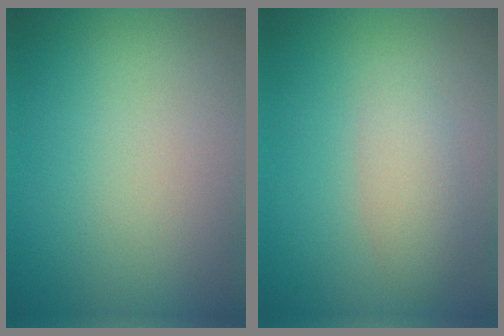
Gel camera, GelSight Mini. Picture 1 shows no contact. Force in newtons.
{"total": 2.3, "press": 2.3, "slide": 0.1}